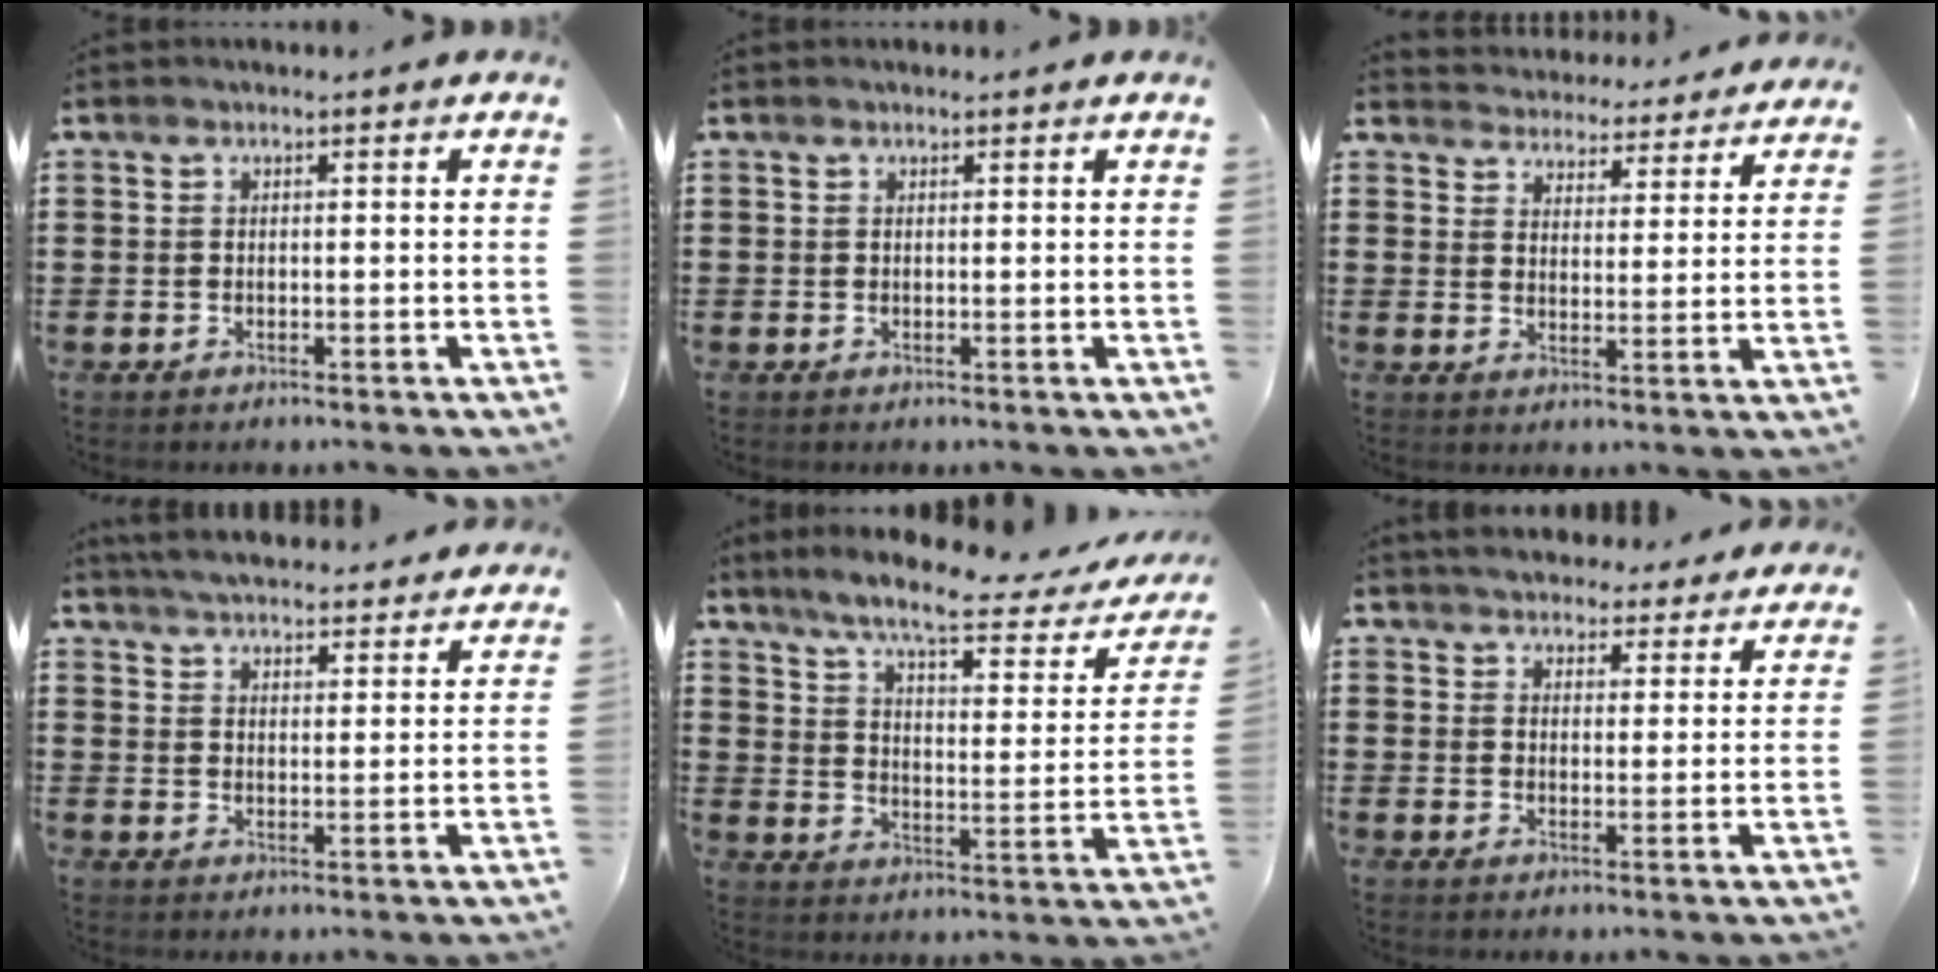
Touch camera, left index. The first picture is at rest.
{"total": 0.6, "force": [0.6, 0.1, 0.2], "torque": [-0.005, 0.000, 0.011]}
{"total": 4.2, "force": [4.1, 0.1, -0.7], "torque": [-0.011, -0.032, 0.070]}
{"total": 4.7, "force": [4.7, -0.1, 0.4], "torque": [-0.027, -0.023, 0.082]}
{"total": 8.9, "force": [7.1, 0.5, 5.4], "torque": [-0.123, -0.040, 0.116]}
{"total": 3.6, "force": [3.5, 0.4, 0.0], "torque": [-0.016, -0.013, 0.064]}